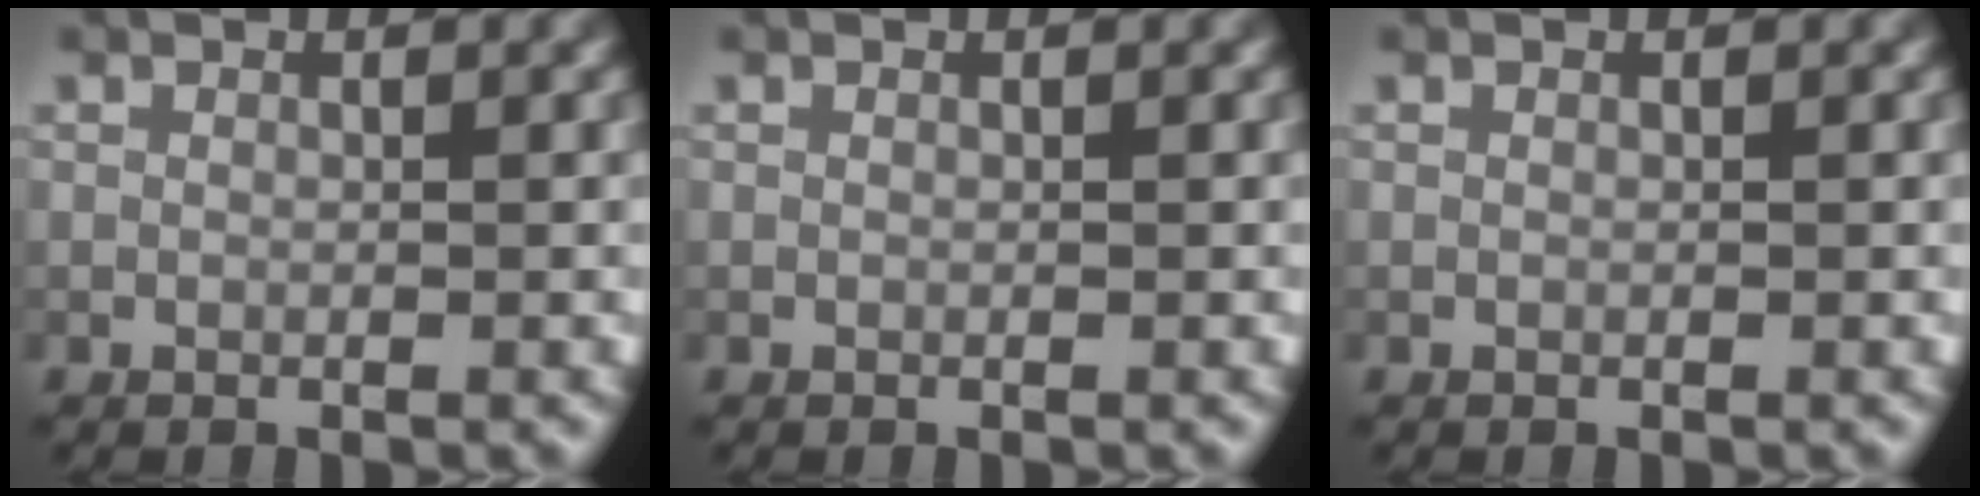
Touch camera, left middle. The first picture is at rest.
{"total": 0.0}
{"total": 0.0}